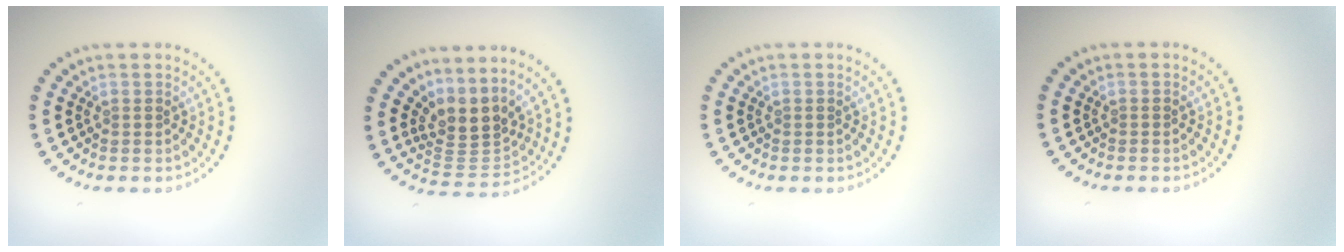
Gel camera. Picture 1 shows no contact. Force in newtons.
{"total": 3.6, "press": 2.5, "slide": 2.6}
{"total": 0.0}
{"total": 0.0}